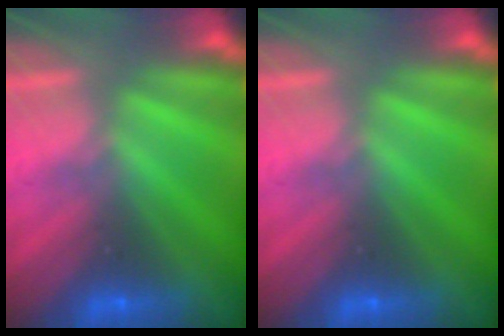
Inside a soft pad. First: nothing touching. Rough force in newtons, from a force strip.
{"total": 0.0}